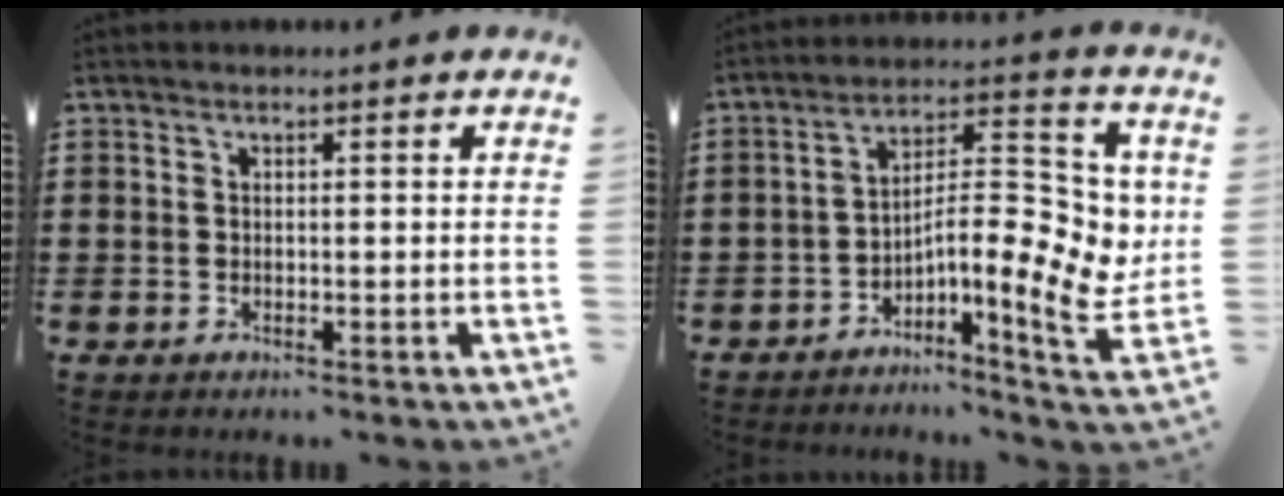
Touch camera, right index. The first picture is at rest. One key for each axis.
{"total": 11.0, "fx": -0.6, "fy": 3.6, "fz": 10.4, "tx": -0.150, "ty": -0.030, "tz": -0.018}